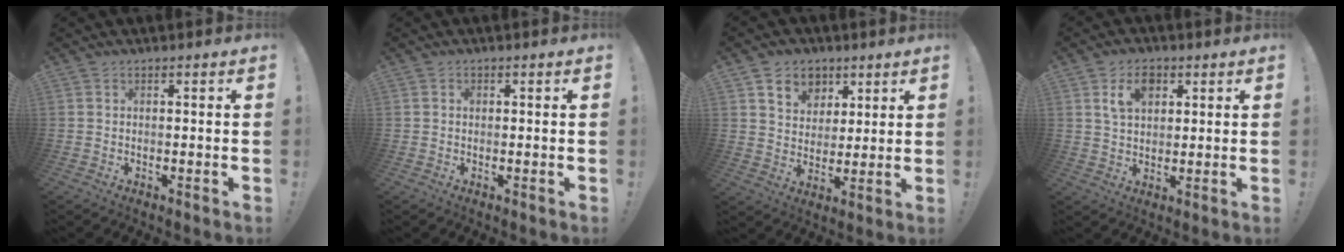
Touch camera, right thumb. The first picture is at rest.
{"total": 0.6, "force": [0.0, 0.6, 0.2], "torque": [0.001, 0.002, -0.002]}
{"total": 8.8, "force": [4.7, 7.1, 2.1], "torque": [-0.026, -0.033, 0.093]}
{"total": 7.5, "force": [3.5, 5.0, 4.4], "torque": [-0.065, 0.001, 0.063]}